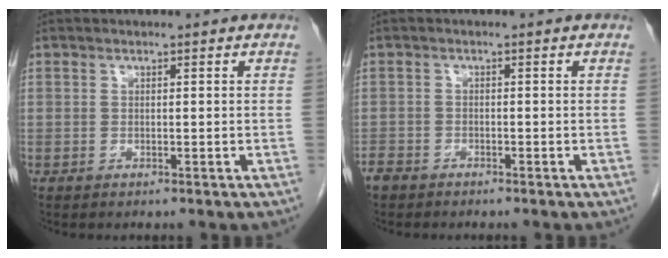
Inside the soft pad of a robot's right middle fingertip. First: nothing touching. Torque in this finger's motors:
{"motor_torque": [0.11, 0.13, 0.00, 0.01]}